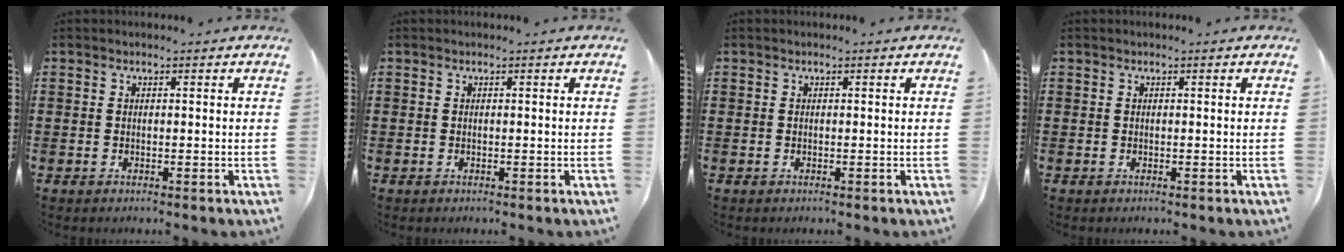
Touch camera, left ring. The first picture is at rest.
{"total": 0.0}
{"total": 0.0}
{"total": 0.0}